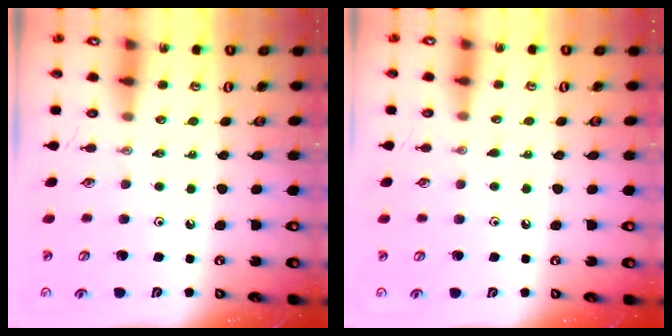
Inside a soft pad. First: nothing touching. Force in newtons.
{"total": 3.7, "press": 3.7, "slide": 0.5}